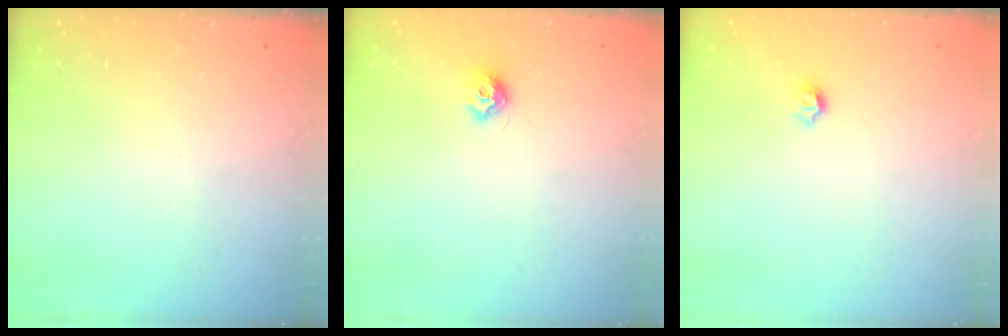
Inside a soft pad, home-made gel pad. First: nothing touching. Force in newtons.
{"total": 7.2, "press": 7.2, "slide": 0.5}
{"total": 4.7, "press": 4.6, "slide": 0.5}